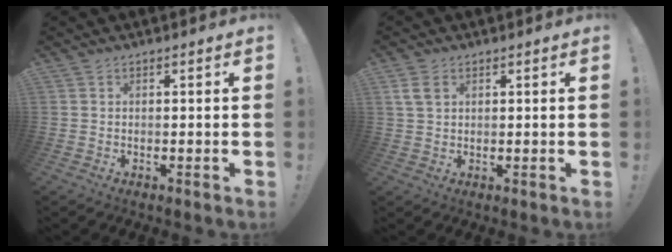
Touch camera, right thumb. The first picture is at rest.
{"total": 4.4, "force": [1.9, 2.6, 2.9], "torque": [-0.044, -0.002, 0.036]}